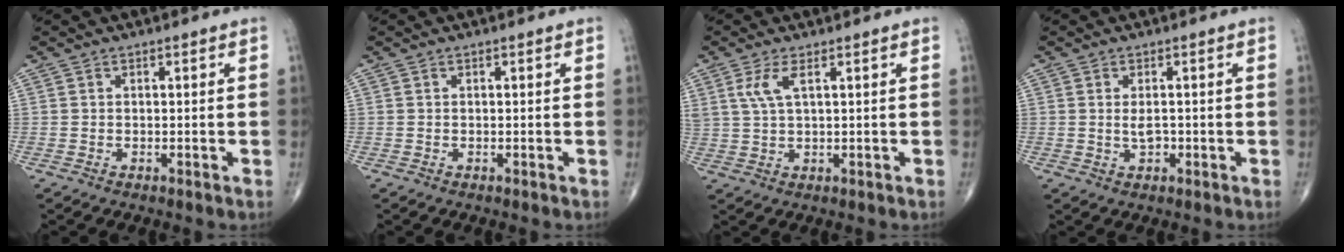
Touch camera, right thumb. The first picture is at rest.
{"total": 0.0}
{"total": 4.1, "force": [1.8, 1.3, 3.5], "torque": [-0.084, -0.003, 0.044]}
{"total": 2.2, "force": [-0.1, 1.2, 1.8], "torque": [-0.029, -0.002, -0.001]}